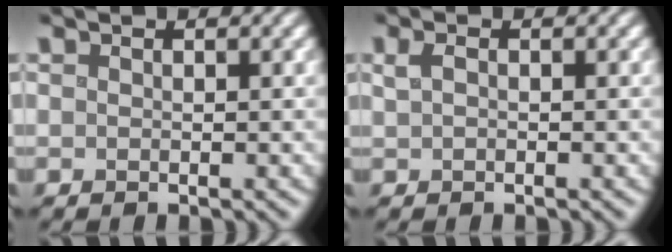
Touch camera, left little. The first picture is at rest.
{"total": 1.0, "force": [0.3, 0.5, 0.8], "torque": [-0.023, 0.005, 0.004]}